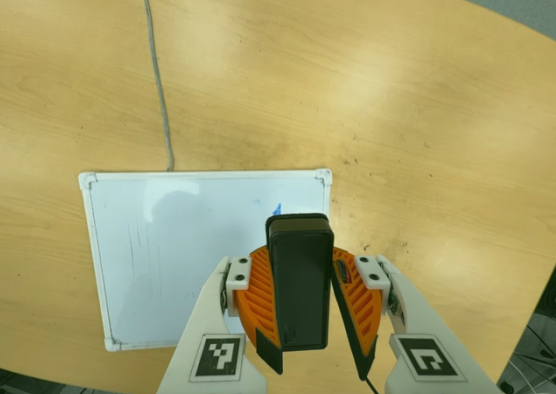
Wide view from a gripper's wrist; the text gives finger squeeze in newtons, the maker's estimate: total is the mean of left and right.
{"total": 8.5, "left": 8.9, "right": 8.2}